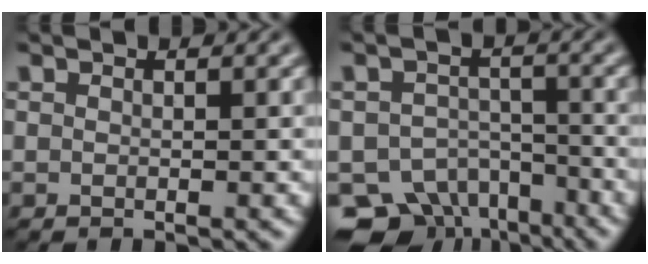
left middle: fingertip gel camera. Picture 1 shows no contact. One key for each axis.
{"total": 8.8, "fx": -6.3, "fy": 5.2, "fz": 3.1, "tx": -0.035, "ty": -0.016, "tz": -0.089}